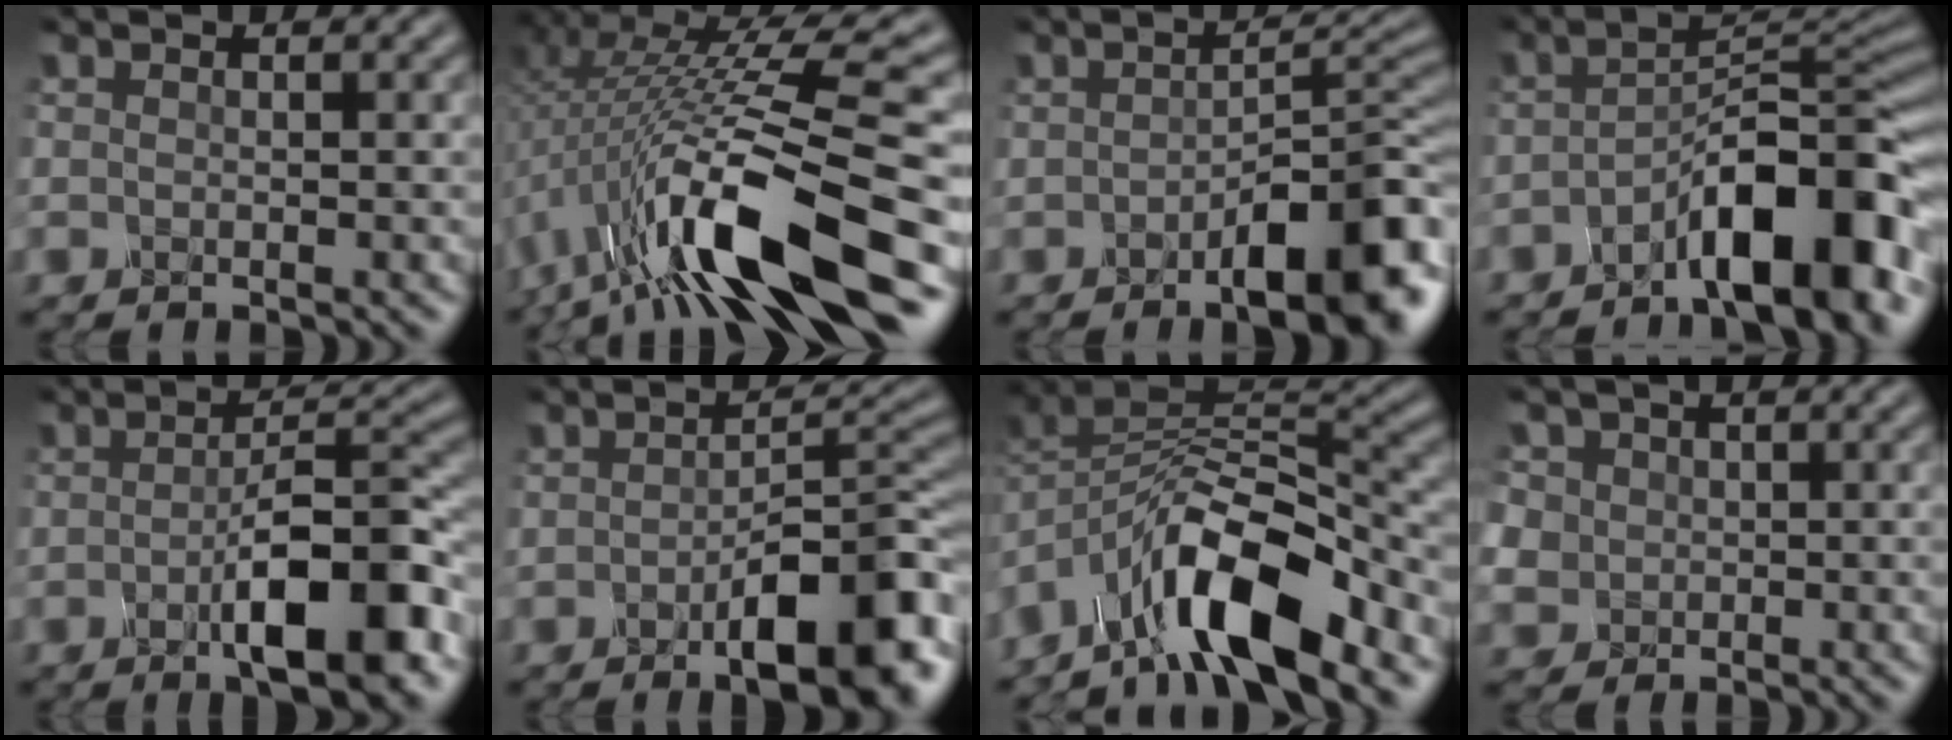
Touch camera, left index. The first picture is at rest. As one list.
[{"total": 11.7, "force": [-3.3, 2.8, 10.9], "torque": [-0.194, 0.005, -0.050]}, {"total": 7.2, "force": [-3.3, 2.2, 6.0], "torque": [-0.084, 0.004, -0.041]}, {"total": 8.7, "force": [-4.5, 2.3, 7.1], "torque": [-0.096, 0.018, -0.072]}, {"total": 8.2, "force": [-2.5, 1.9, 7.5], "torque": [-0.114, 0.004, -0.037]}, {"total": 8.8, "force": [-3.4, 2.7, 7.7], "torque": [-0.109, -0.002, -0.042]}, {"total": 10.2, "force": [-6.7, 3.7, 6.8], "torque": [-0.109, 0.006, -0.126]}, {"total": 4.7, "force": [1.6, 4.2, 1.3], "torque": [-0.055, 0.019, 0.029]}]